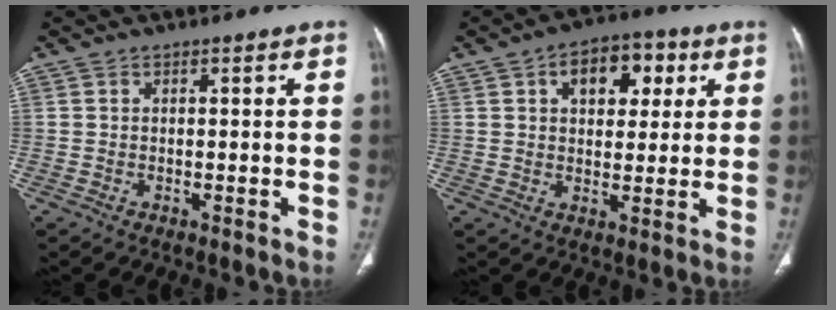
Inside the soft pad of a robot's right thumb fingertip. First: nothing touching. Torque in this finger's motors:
{"motor_torque": [-0.49, 0.70, 0.33, 0.22, 0.16]}